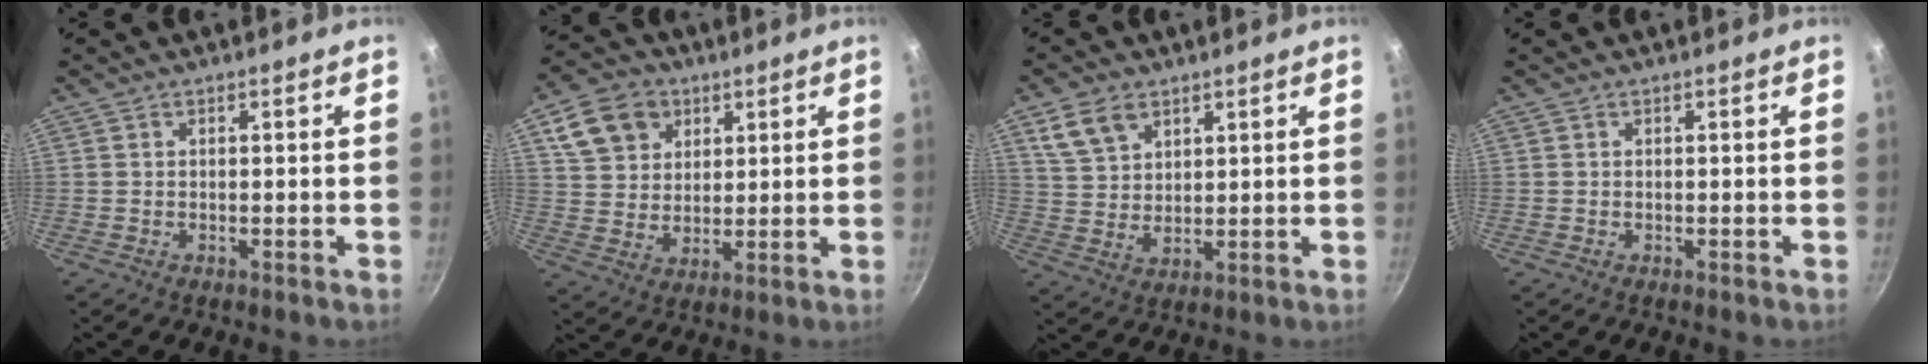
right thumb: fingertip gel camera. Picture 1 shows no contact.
{"total": 12.1, "force": [5.3, 9.4, 5.5], "torque": [-0.077, -0.005, 0.096]}
{"total": 7.8, "force": [4.4, 4.9, 4.1], "torque": [-0.063, -0.013, 0.092]}
{"total": 0.0}